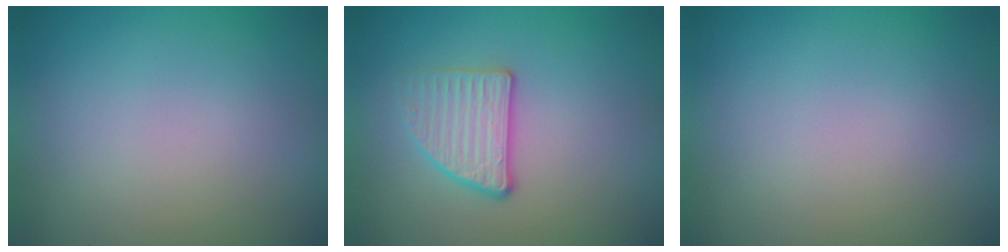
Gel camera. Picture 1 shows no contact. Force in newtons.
{"total": 2.7, "press": 2.5, "slide": 1.2}
{"total": 0.0}